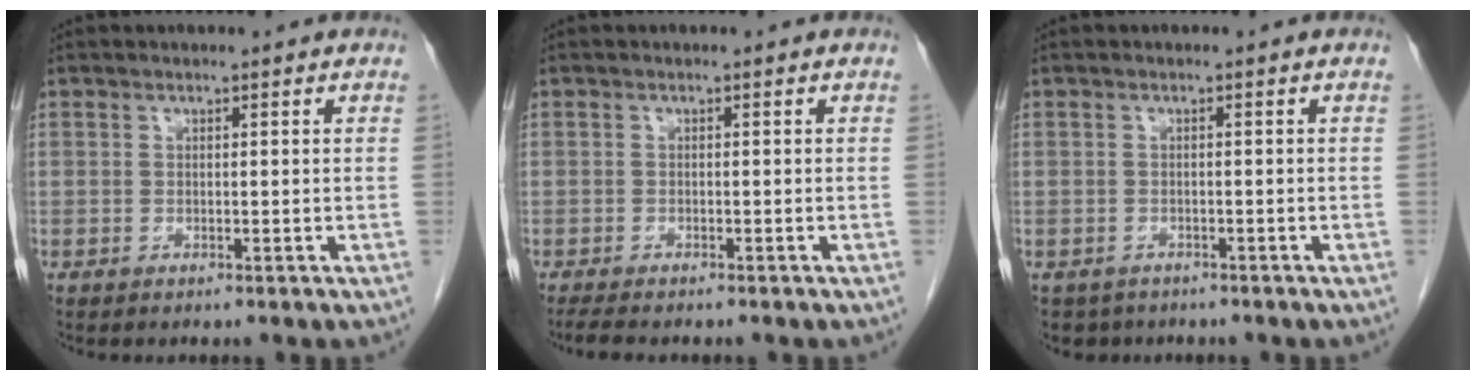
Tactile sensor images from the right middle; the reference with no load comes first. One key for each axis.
{"total": 3.6, "fx": -3.0, "fy": 0.7, "fz": 1.8, "tx": -0.032, "ty": -0.010, "tz": -0.043}
{"total": 3.6, "fx": -2.8, "fy": 2.3, "fz": 0.2, "tx": -0.003, "ty": 0.000, "tz": -0.042}